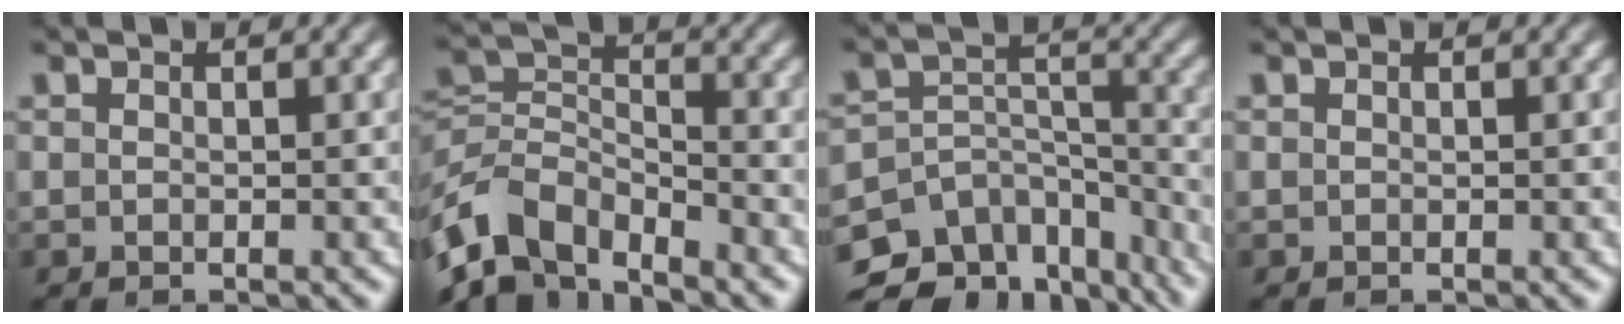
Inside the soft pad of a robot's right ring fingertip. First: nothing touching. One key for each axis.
{"total": 7.7, "fx": -3.8, "fy": 5.3, "fz": 4.1, "tx": -0.101, "ty": -0.040, "tz": -0.057}
{"total": 10.9, "fx": -6.6, "fy": 7.1, "fz": 5.0, "tx": -0.091, "ty": -0.037, "tz": -0.099}
{"total": 0.0}